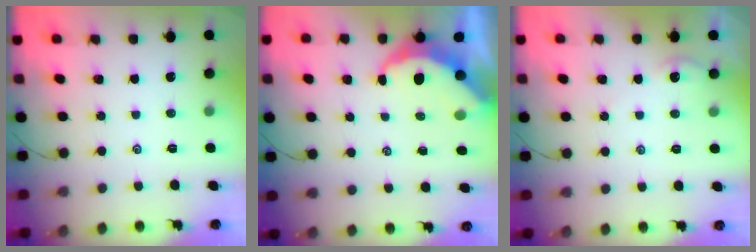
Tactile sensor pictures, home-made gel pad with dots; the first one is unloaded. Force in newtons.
{"total": 7.9, "press": 7.8, "slide": 0.7}
{"total": 1.0, "press": 1.0, "slide": 0.2}